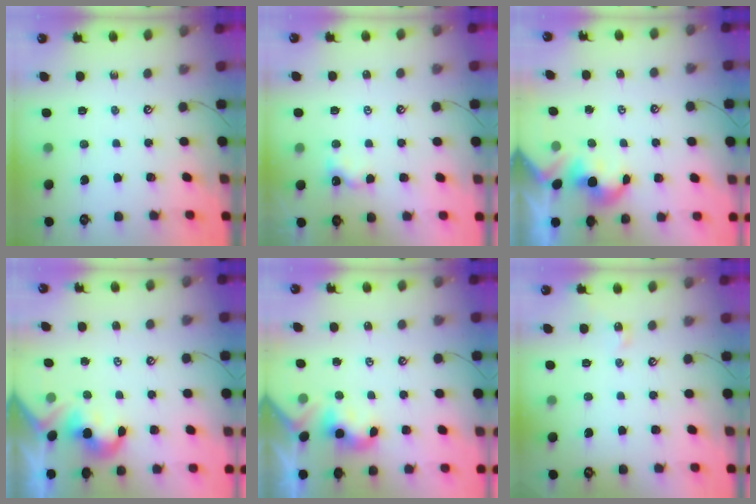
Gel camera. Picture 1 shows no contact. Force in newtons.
{"total": 0.5, "press": 0.4, "slide": 0.3}
{"total": 1.9, "press": 1.9, "slide": 0.2}
{"total": 1.9, "press": 1.9, "slide": 0.5}
{"total": 2.4, "press": 2.4, "slide": 0.2}
{"total": 2.2, "press": 2.1, "slide": 0.6}